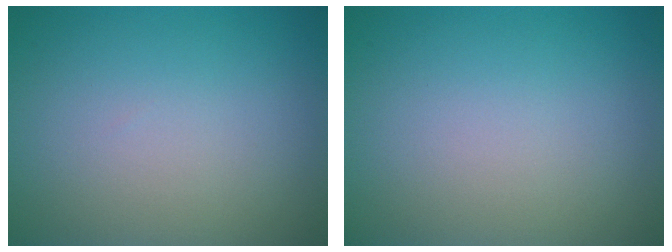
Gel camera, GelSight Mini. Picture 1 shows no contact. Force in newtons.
{"total": 0.0}